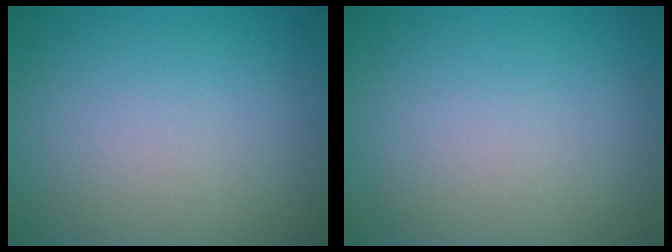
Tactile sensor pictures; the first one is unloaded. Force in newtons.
{"total": 0.0}